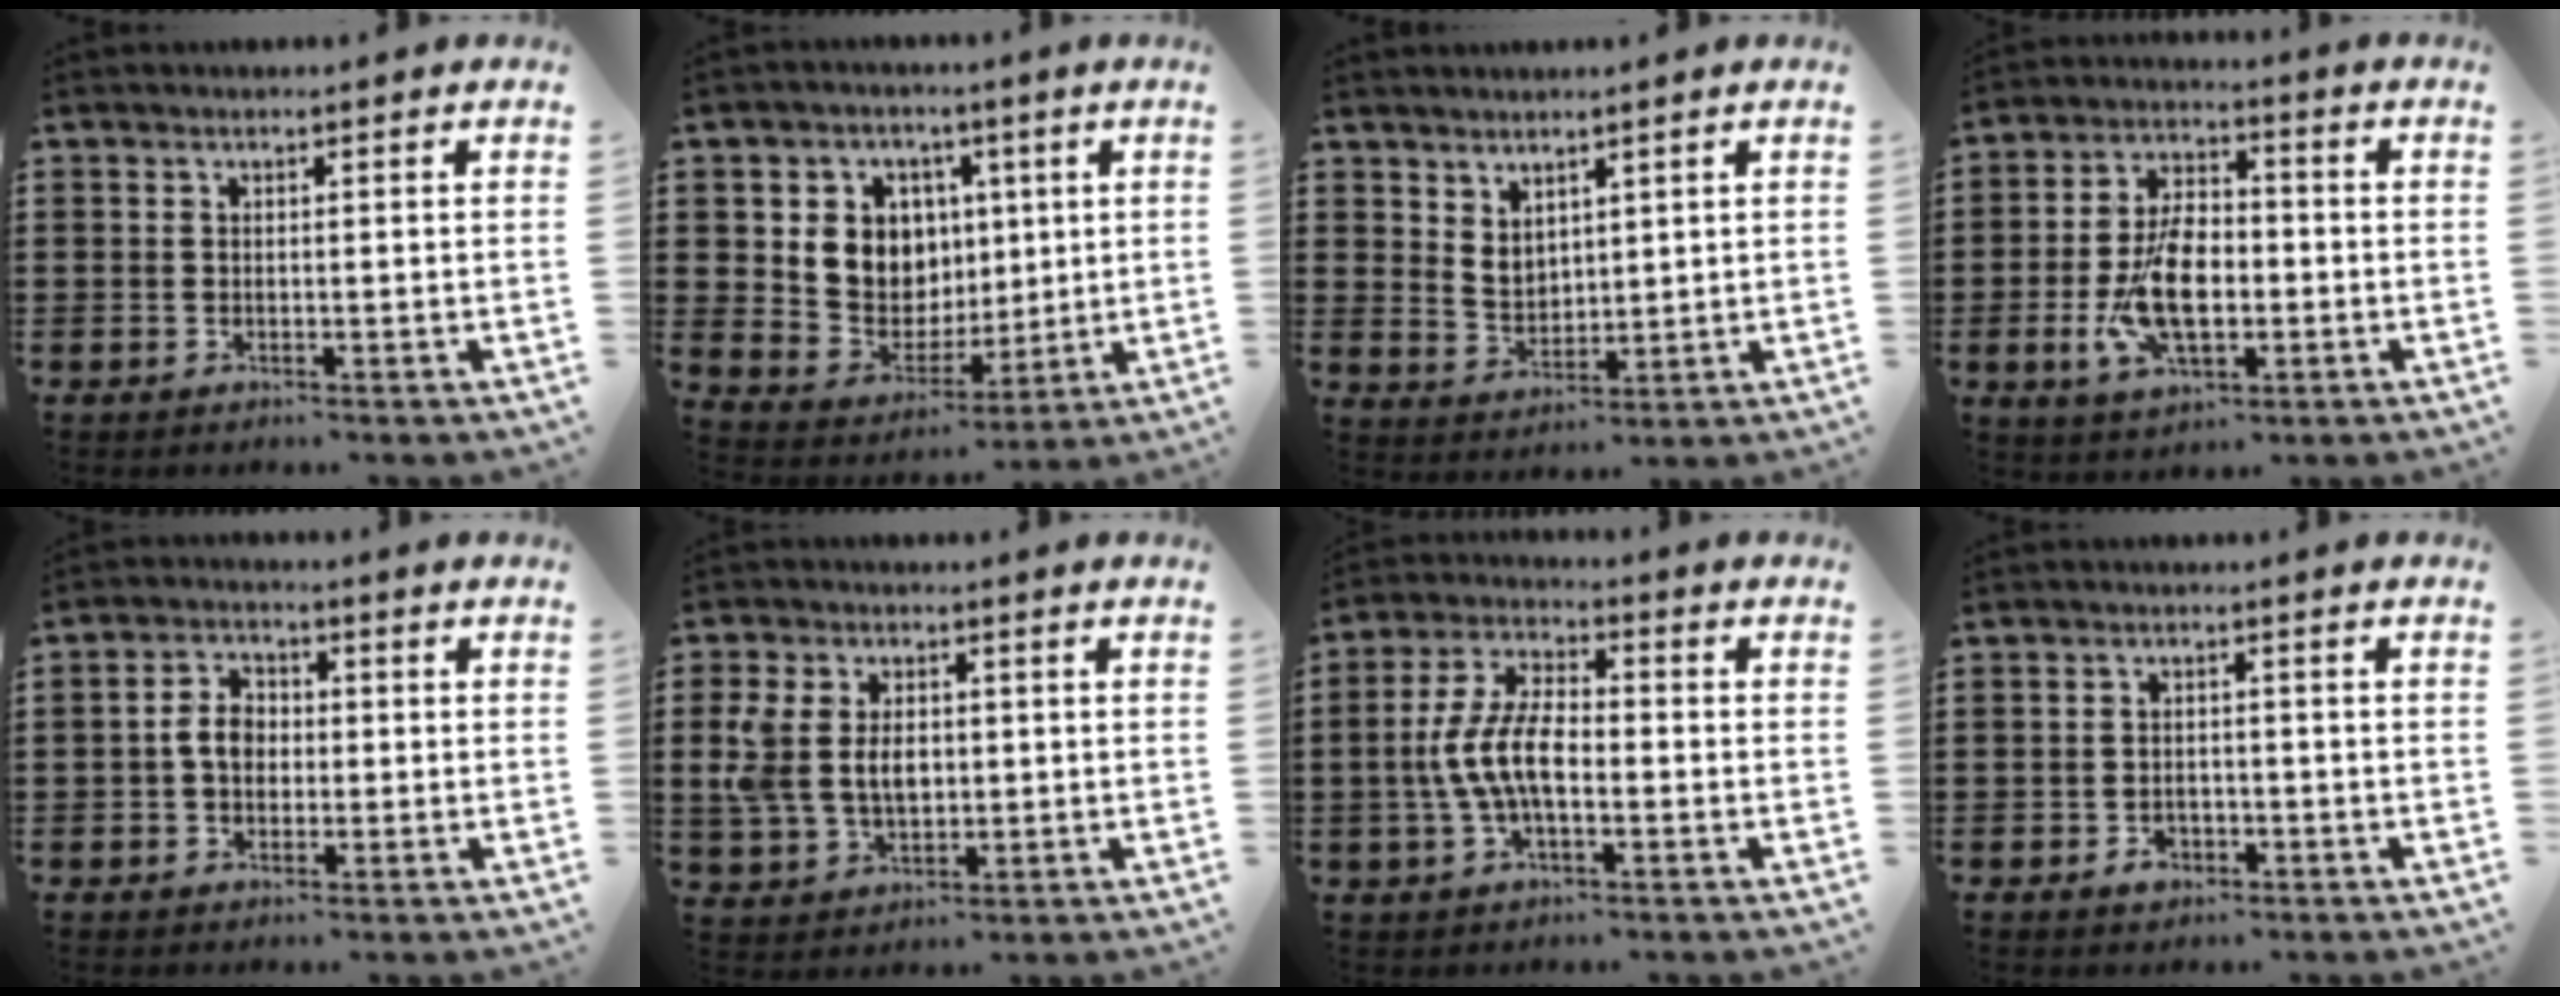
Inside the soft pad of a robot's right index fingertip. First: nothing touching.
{"total": 8.3, "force": [2.1, 7.8, 1.9], "torque": [-0.069, -0.014, 0.042]}
{"total": 3.6, "force": [2.8, 2.1, 0.7], "torque": [-0.024, 0.001, 0.054]}
{"total": 10.7, "force": [-2.0, 5.8, 8.8], "torque": [-0.191, 0.004, -0.037]}
{"total": 4.4, "force": [-0.5, 3.1, 3.0], "torque": [-0.069, 0.009, -0.013]}
{"total": 6.5, "force": [0.6, 4.7, 4.5], "torque": [-0.120, 0.008, 0.004]}
{"total": 8.5, "force": [-1.6, 4.1, 7.3], "torque": [-0.174, -0.003, -0.039]}
{"total": 2.2, "force": [-1.3, 1.5, 0.9], "torque": [-0.020, 0.000, -0.026]}